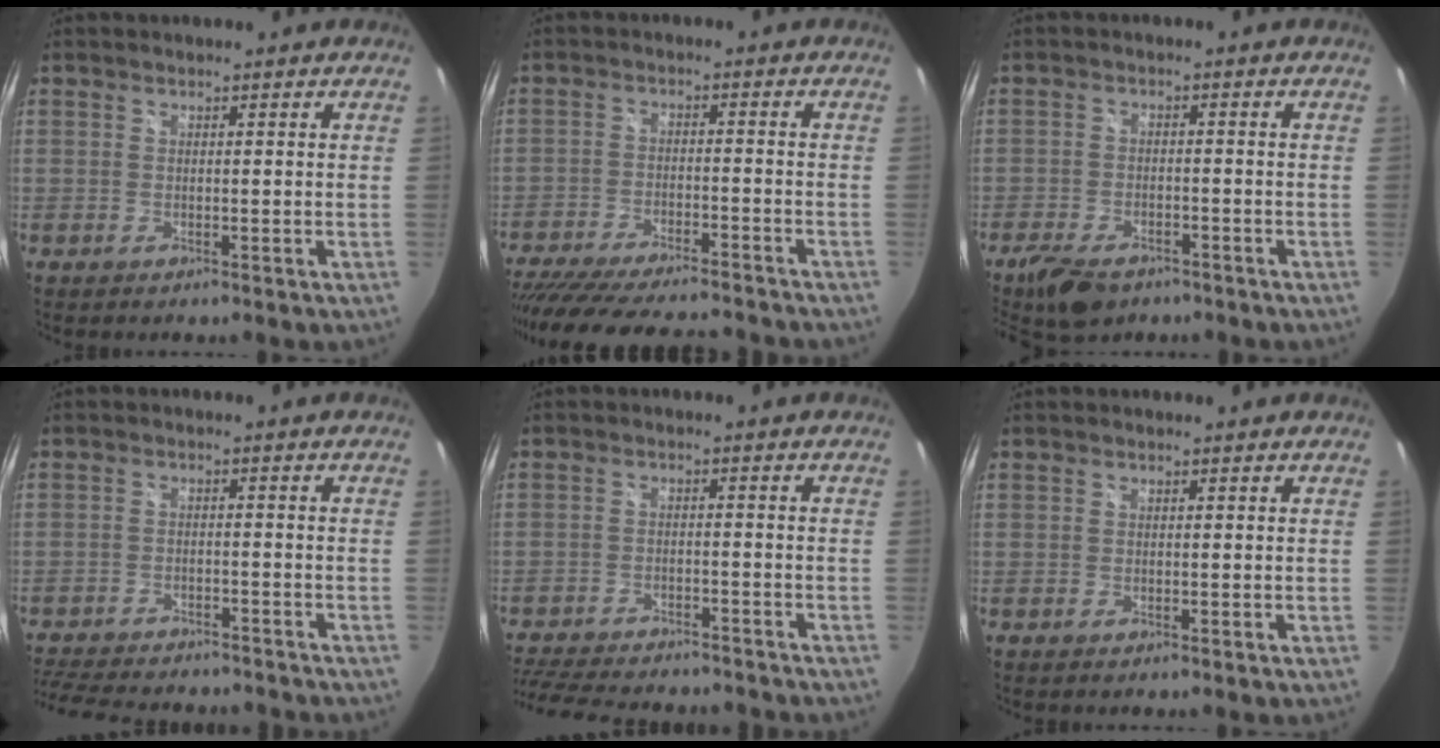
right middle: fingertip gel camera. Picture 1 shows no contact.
{"total": 23.1, "force": [-19.8, 5.5, 10.5], "torque": [-0.213, -0.034, -0.292]}
{"total": 8.6, "force": [-6.3, 4.0, 4.3], "torque": [-0.110, -0.014, -0.108]}
{"total": 16.8, "force": [-14.4, 5.2, 7.0], "torque": [-0.157, -0.017, -0.209]}
{"total": 18.5, "force": [-15.8, 5.6, 7.9], "torque": [-0.175, -0.021, -0.229]}
{"total": 0.0}